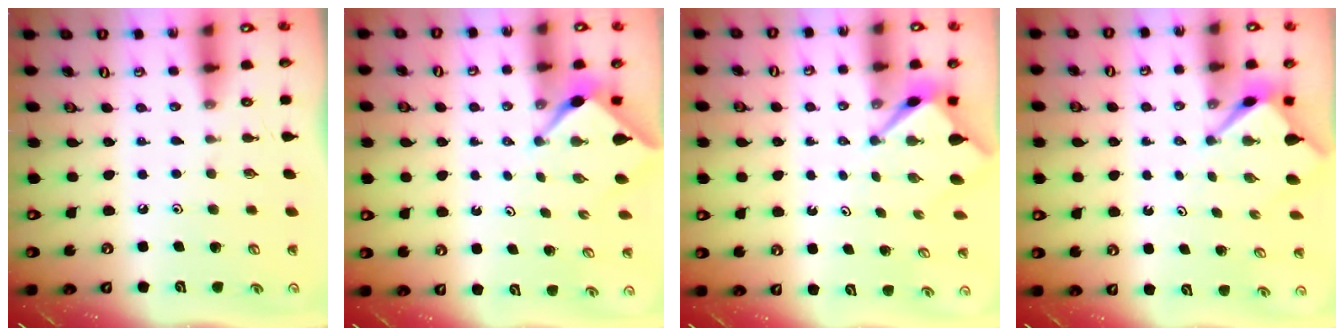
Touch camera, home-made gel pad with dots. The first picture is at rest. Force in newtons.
{"total": 2.2, "press": 2.2, "slide": 0.3}
{"total": 3.1, "press": 3.1, "slide": 0.2}
{"total": 3.2, "press": 3.2, "slide": 0.2}